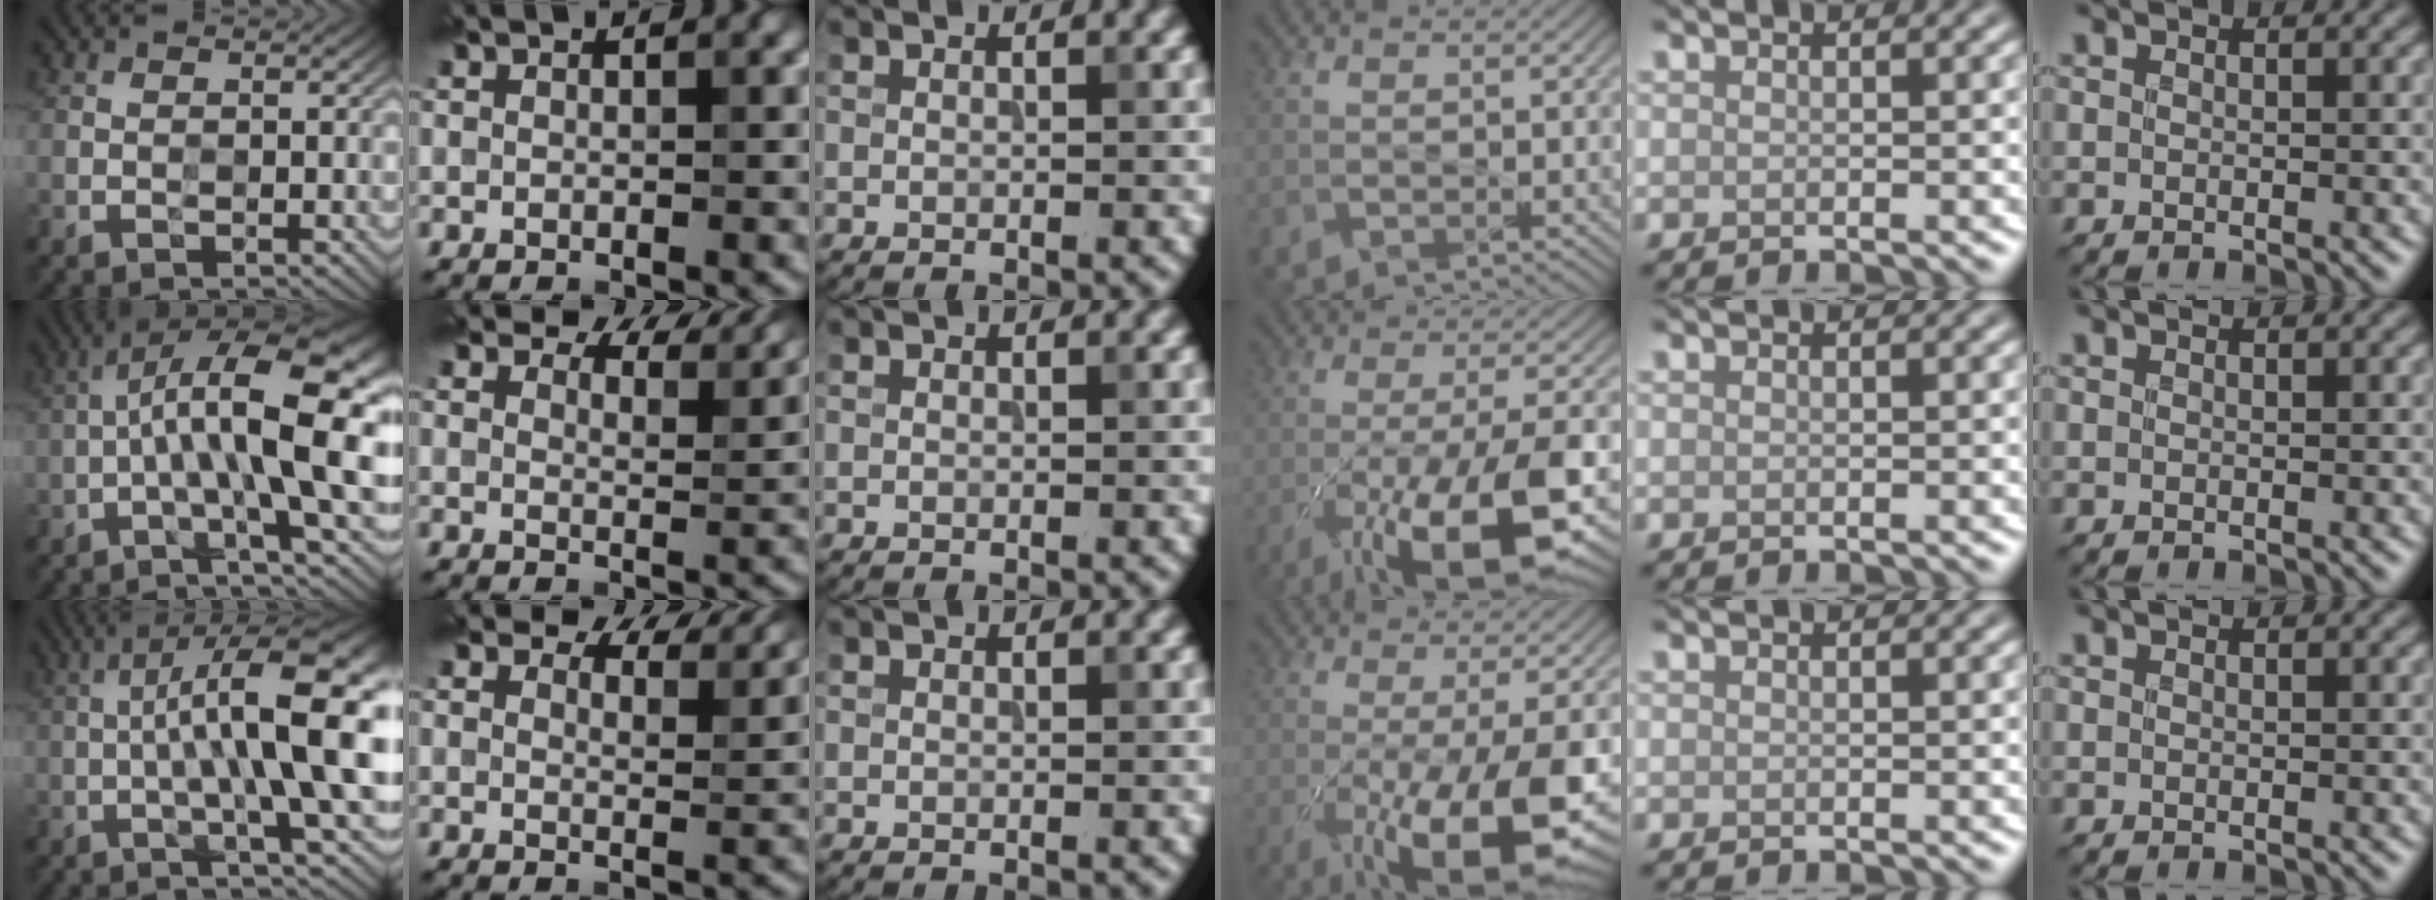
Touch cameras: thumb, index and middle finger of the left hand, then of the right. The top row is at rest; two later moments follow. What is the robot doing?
{"motion": "wipe", "object": "bowl"}